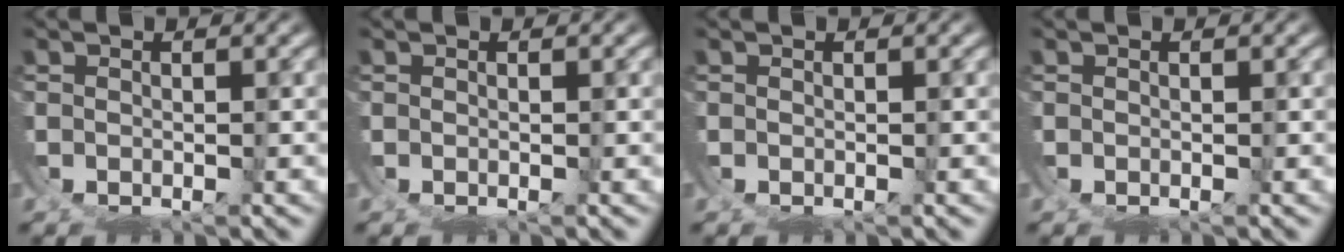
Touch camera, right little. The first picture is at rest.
{"total": 0.0}
{"total": 0.0}
{"total": 0.0}